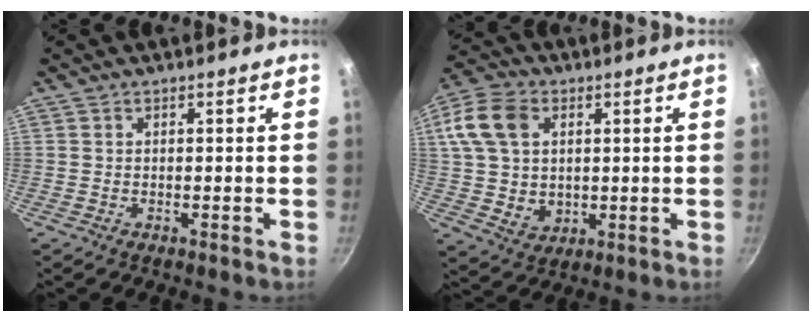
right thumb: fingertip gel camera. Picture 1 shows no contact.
{"total": 15.2, "force": [3.5, 11.4, 9.4], "torque": [-0.177, 0.004, 0.065]}